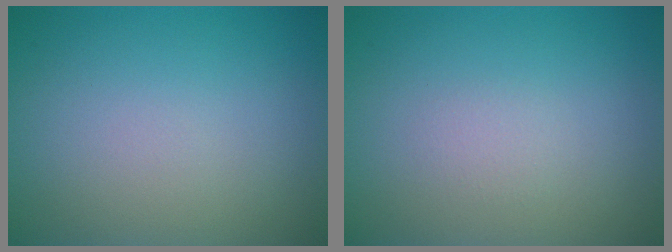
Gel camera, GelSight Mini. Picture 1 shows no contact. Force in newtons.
{"total": 0.9, "press": 0.8, "slide": 0.1}